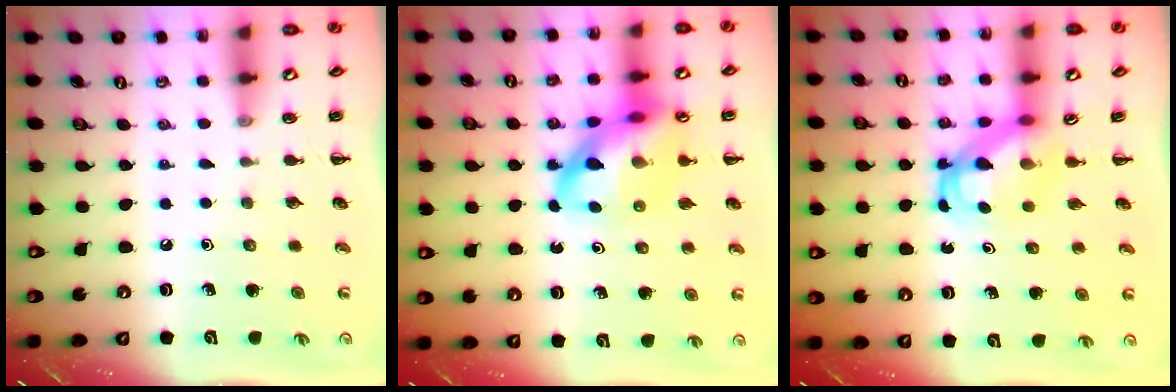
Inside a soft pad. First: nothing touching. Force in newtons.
{"total": 16.7, "press": 16.3, "slide": 3.8}
{"total": 5.0, "press": 4.9, "slide": 0.8}